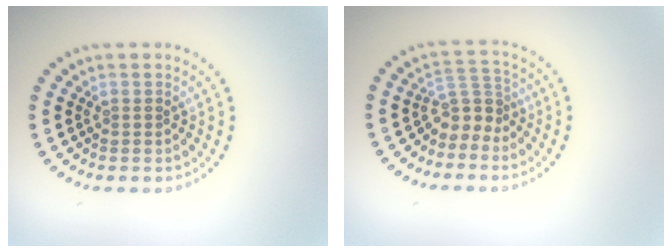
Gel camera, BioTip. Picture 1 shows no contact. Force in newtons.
{"total": 2.9, "press": 2.0, "slide": 2.1}